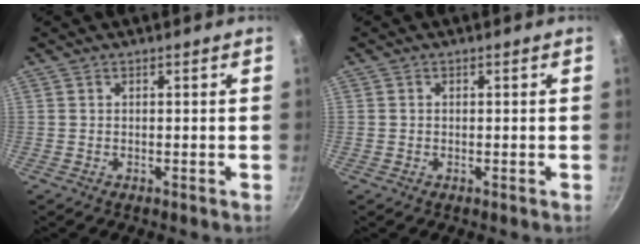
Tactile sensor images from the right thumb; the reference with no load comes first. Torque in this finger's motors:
{"motor_torque": [0.23, -0.30, -0.08, 0.07, 0.04]}